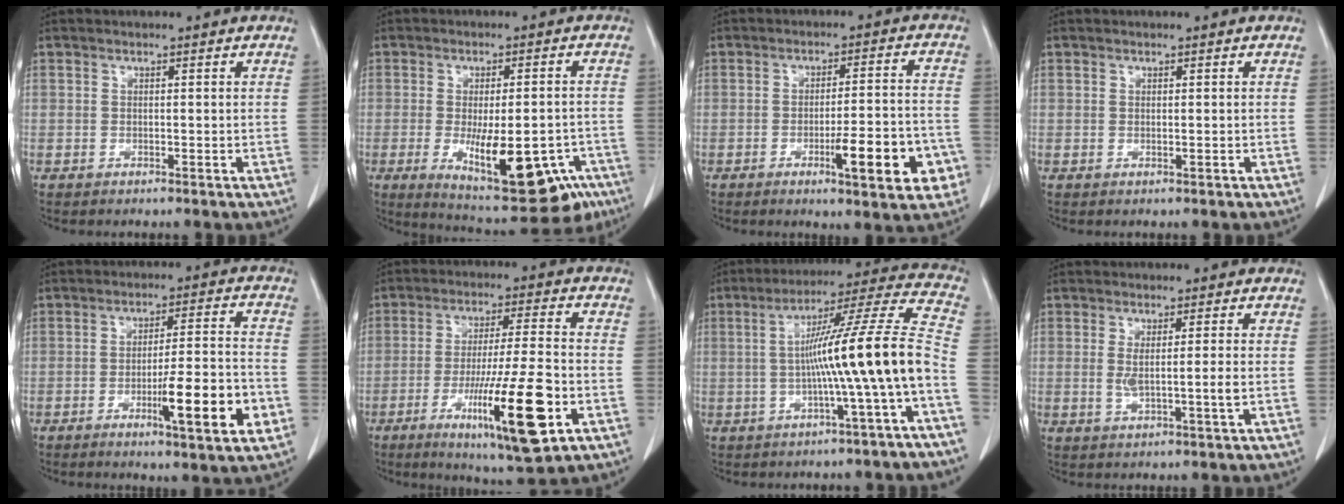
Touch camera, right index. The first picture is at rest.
{"total": 17.0, "force": [-7.5, 6.0, 14.1], "torque": [-0.169, -0.003, -0.091]}
{"total": 10.8, "force": [-4.2, 1.8, 9.8], "torque": [-0.131, 0.003, -0.055]}
{"total": 0.0}
{"total": 11.9, "force": [-4.1, 0.9, 11.1], "torque": [-0.165, -0.007, -0.061]}
{"total": 16.0, "force": [-6.0, 1.1, 14.8], "torque": [-0.255, -0.028, -0.093]}
{"total": 15.3, "force": [-2.7, -1.6, 15.0], "torque": [-0.224, 0.020, -0.049]}
{"total": 4.0, "force": [-0.1, 0.0, 4.0], "torque": [-0.072, -0.004, 0.001]}